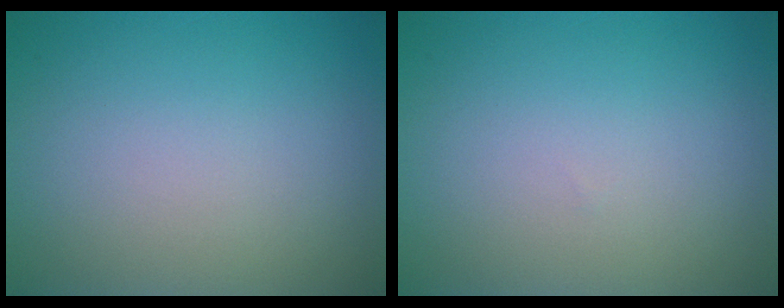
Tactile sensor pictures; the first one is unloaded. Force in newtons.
{"total": 0.0}